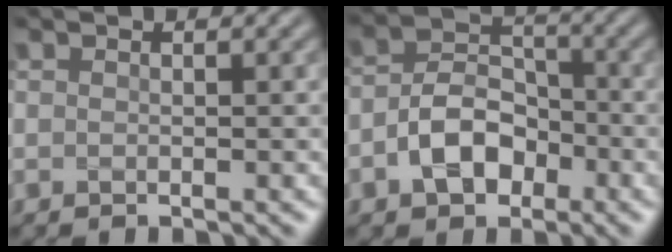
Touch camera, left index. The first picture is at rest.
{"total": 4.5, "force": [-1.8, 3.1, 2.7], "torque": [-0.045, 0.008, -0.037]}